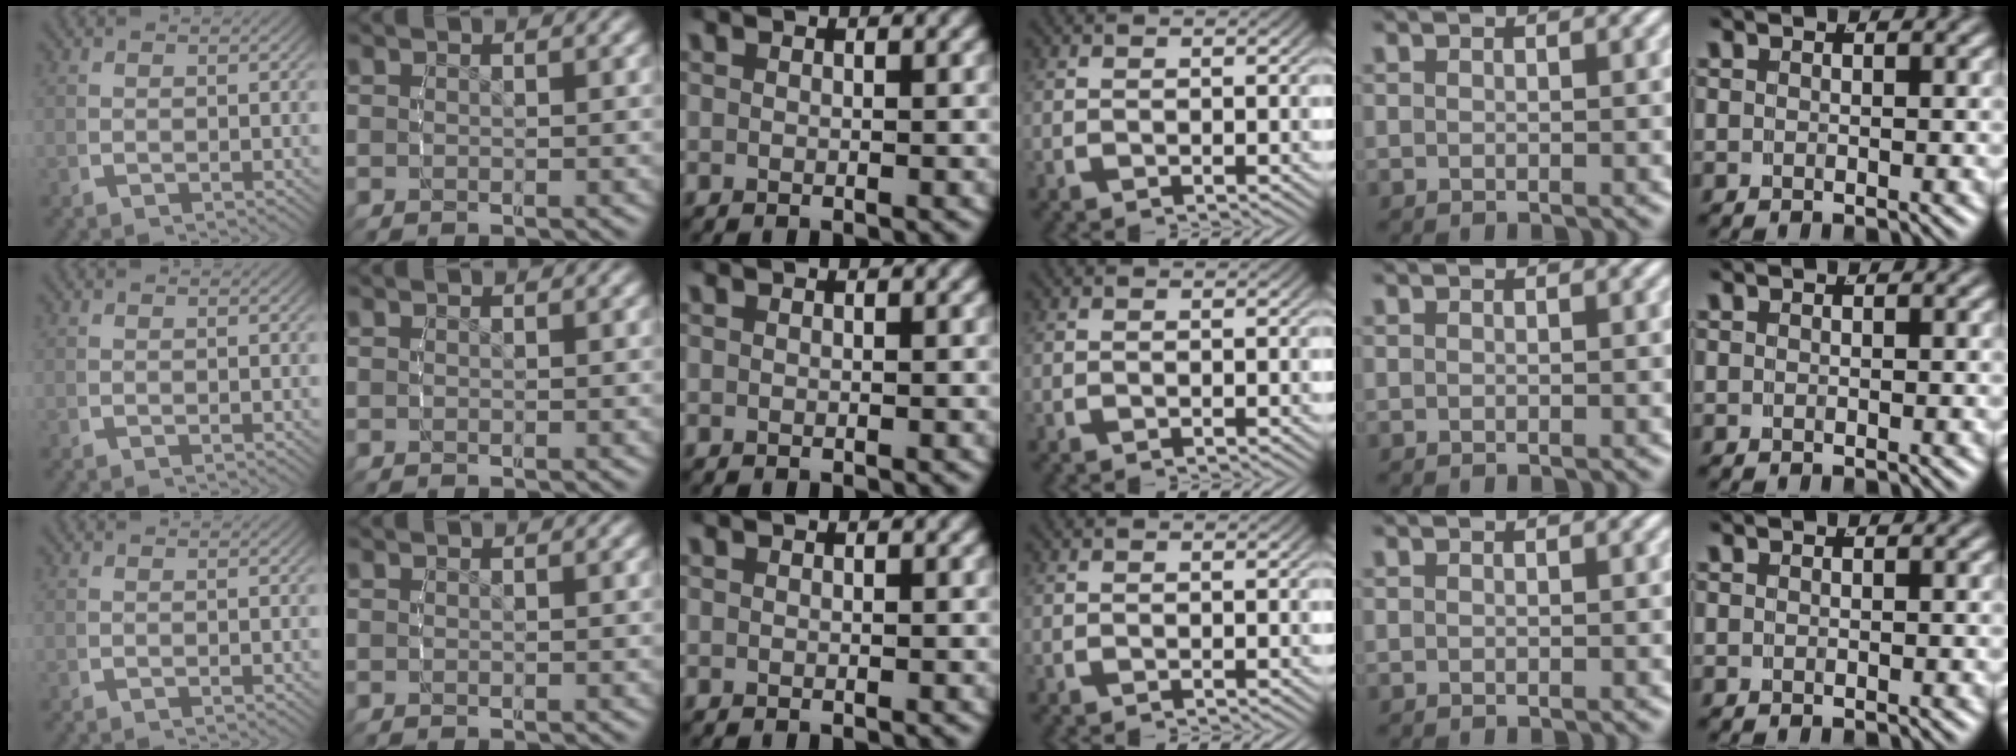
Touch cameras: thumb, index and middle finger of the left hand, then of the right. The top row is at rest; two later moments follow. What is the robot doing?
{"motion": "reach", "object": "jacket"}